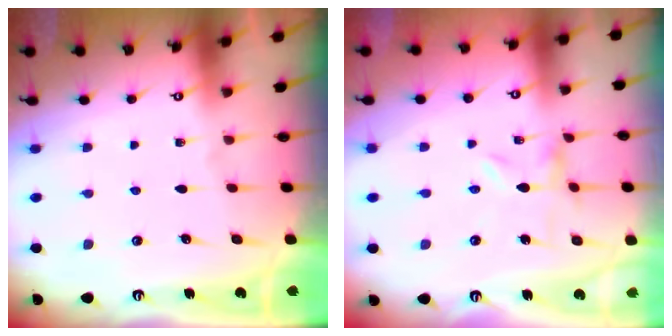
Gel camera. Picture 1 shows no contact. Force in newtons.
{"total": 0.0}